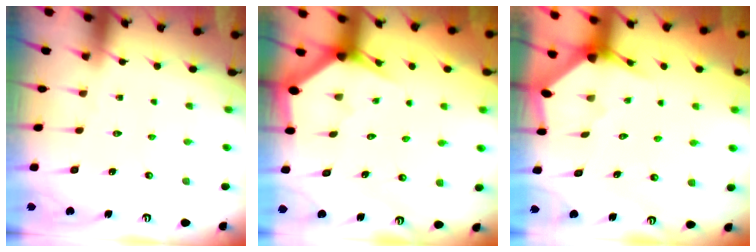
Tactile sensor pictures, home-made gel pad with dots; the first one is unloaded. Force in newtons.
{"total": 2.6, "press": 2.6, "slide": 0.0}
{"total": 2.8, "press": 2.8, "slide": 0.2}